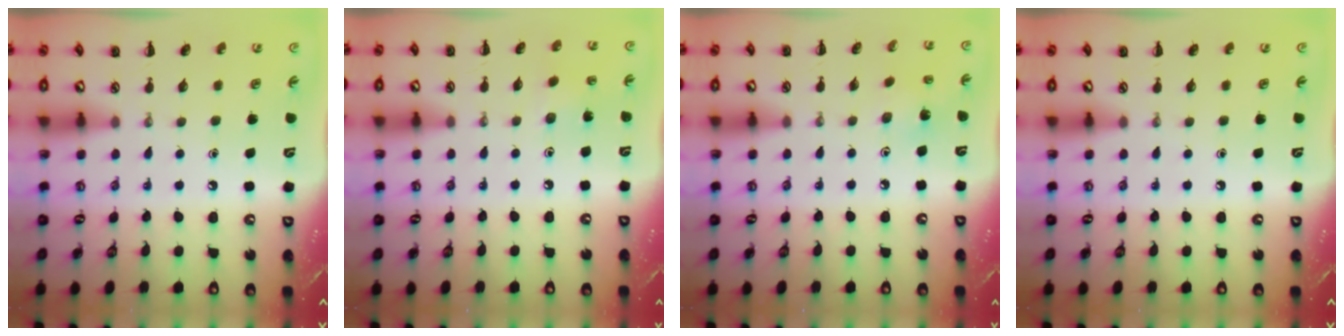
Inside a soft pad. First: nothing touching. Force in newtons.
{"total": 1.5, "press": 1.4, "slide": 0.6}
{"total": 2.9, "press": 2.7, "slide": 0.9}
{"total": 0.0}